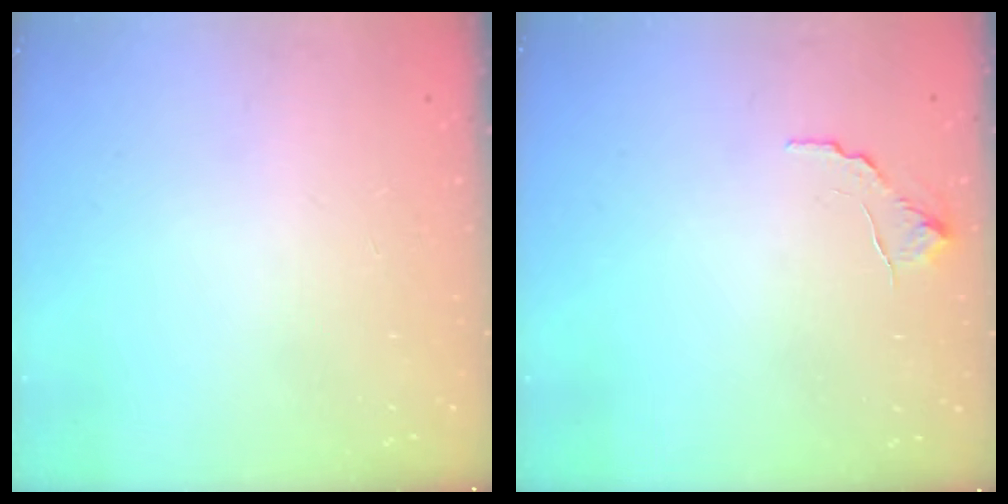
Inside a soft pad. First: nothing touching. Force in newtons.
{"total": 6.1, "press": 6.1, "slide": 0.5}